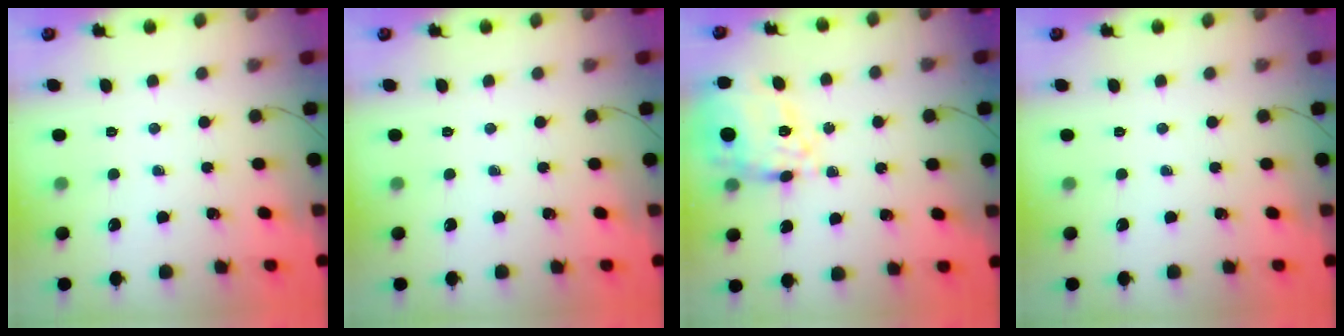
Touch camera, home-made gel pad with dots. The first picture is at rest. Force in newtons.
{"total": 0.0}
{"total": 14.5, "press": 13.8, "slide": 4.4}
{"total": 0.0}